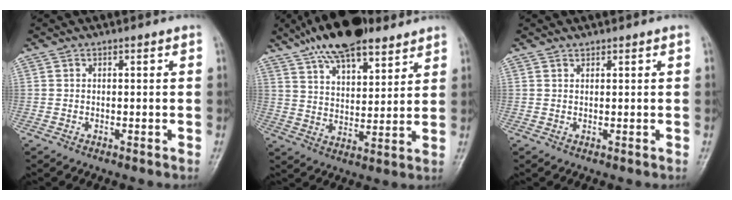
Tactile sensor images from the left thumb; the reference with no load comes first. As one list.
[{"total": 17.0, "force": [12.2, 6.7, 9.8], "torque": [-0.139, -0.036, 0.209]}, {"total": 0.7, "force": [0.6, 0.2, 0.0], "torque": [0.001, -0.006, 0.011]}]